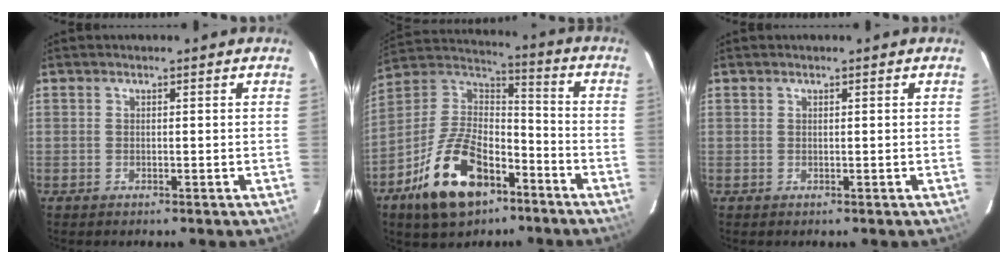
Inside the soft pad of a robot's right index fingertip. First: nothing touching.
{"total": 19.2, "force": [-10.2, 10.4, 12.5], "torque": [-0.266, 0.012, -0.174]}
{"total": 0.0}